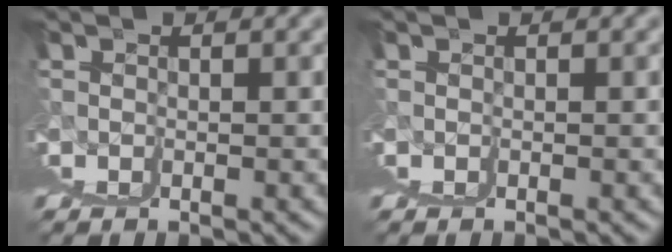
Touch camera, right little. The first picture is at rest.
{"total": 0.0}